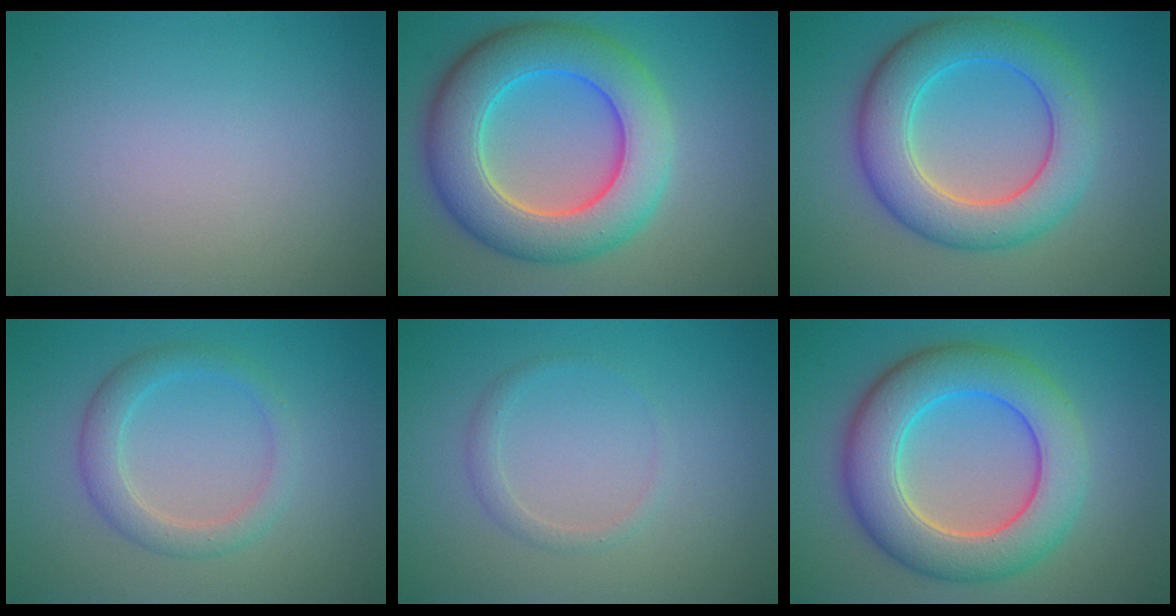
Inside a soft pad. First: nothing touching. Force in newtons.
{"total": 9.5, "press": 9.5, "slide": 0.2}
{"total": 7.6, "press": 7.6, "slide": 0.1}
{"total": 2.9, "press": 2.9, "slide": 0.1}
{"total": 1.2, "press": 1.2, "slide": 0.2}
{"total": 8.9, "press": 8.9, "slide": 0.2}